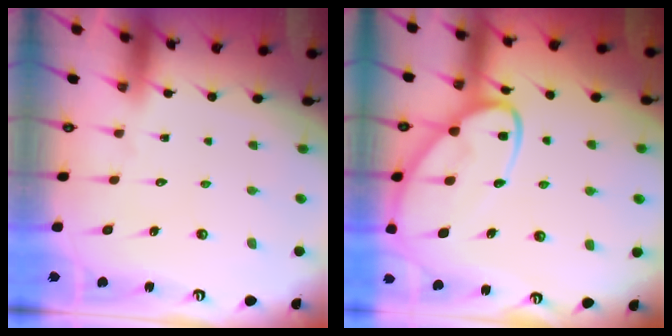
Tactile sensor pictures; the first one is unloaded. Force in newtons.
{"total": 13.5, "press": 13.4, "slide": 1.1}